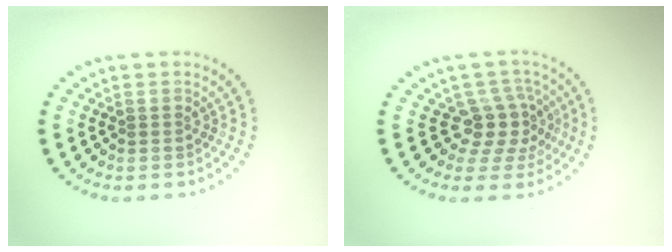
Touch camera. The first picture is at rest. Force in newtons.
{"total": 3.3, "press": 2.4, "slide": 2.3}